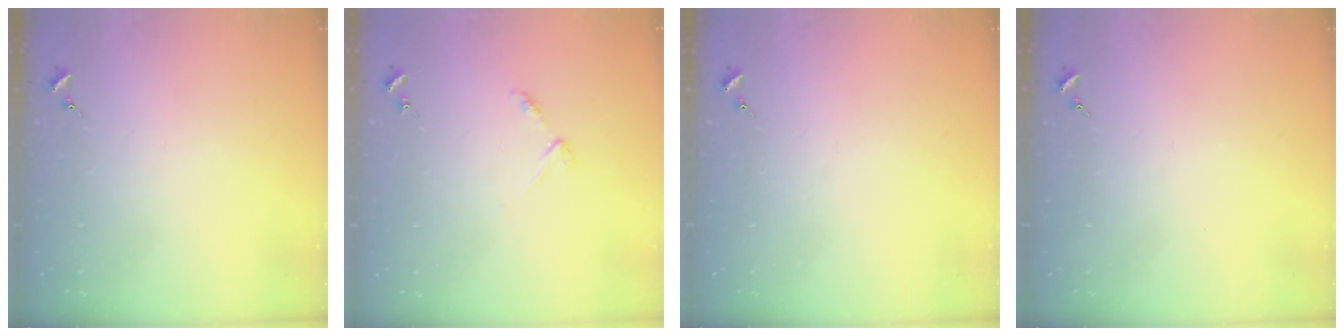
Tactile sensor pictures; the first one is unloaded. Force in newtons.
{"total": 3.6, "press": 3.5, "slide": 0.4}
{"total": 0.0}
{"total": 0.0}